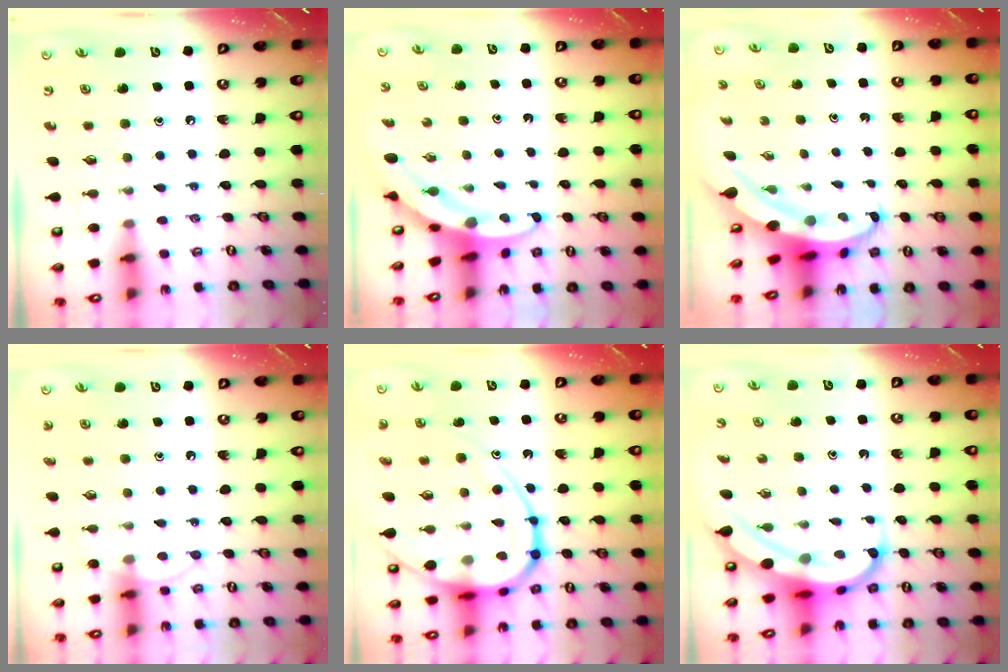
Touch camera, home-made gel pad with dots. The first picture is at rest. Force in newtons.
{"total": 3.3, "press": 3.3, "slide": 0.2}
{"total": 4.7, "press": 4.6, "slide": 0.7}
{"total": 6.2, "press": 6.2, "slide": 0.6}
{"total": 18.6, "press": 18.5, "slide": 1.8}
{"total": 8.2, "press": 8.1, "slide": 1.0}